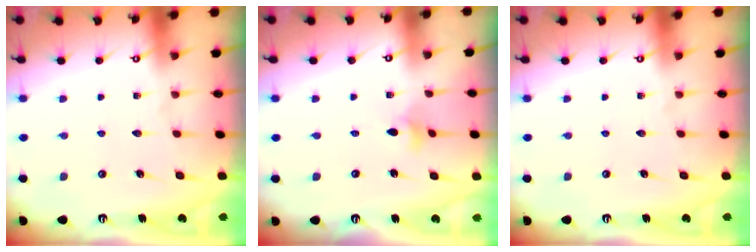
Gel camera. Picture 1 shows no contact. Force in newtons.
{"total": 2.8, "press": 2.7, "slide": 0.4}
{"total": 0.0}